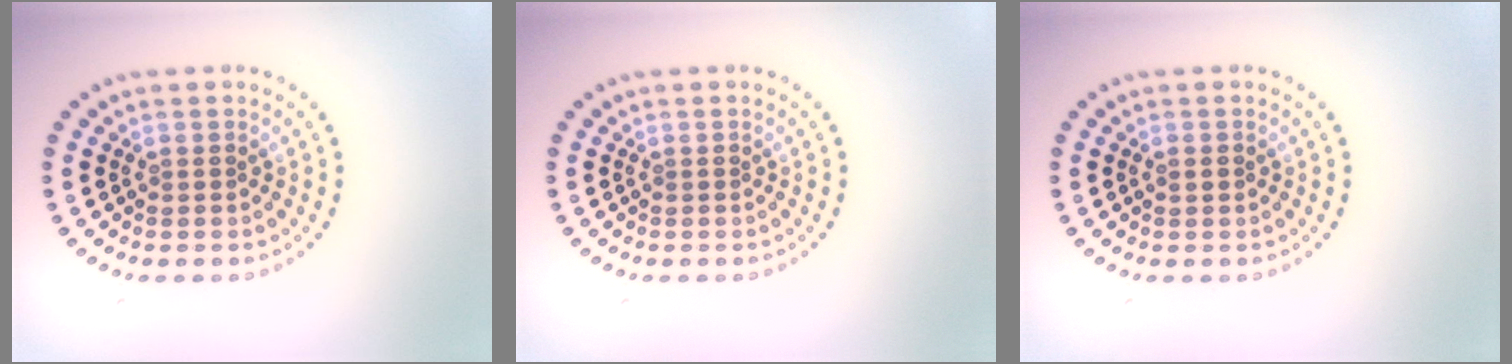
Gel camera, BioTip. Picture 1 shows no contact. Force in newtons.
{"total": 0.0}
{"total": 0.9, "press": 0.9, "slide": 0.1}